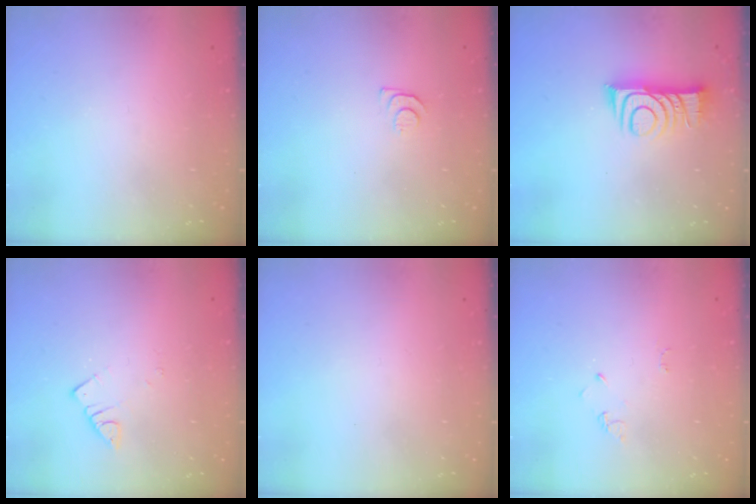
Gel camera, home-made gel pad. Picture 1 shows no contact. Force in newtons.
{"total": 5.4, "press": 5.4, "slide": 0.7}
{"total": 10.2, "press": 10.2, "slide": 0.4}
{"total": 2.5, "press": 2.5, "slide": 0.3}
{"total": 1.7, "press": 1.6, "slide": 0.1}
{"total": 2.6, "press": 2.6, "slide": 0.4}